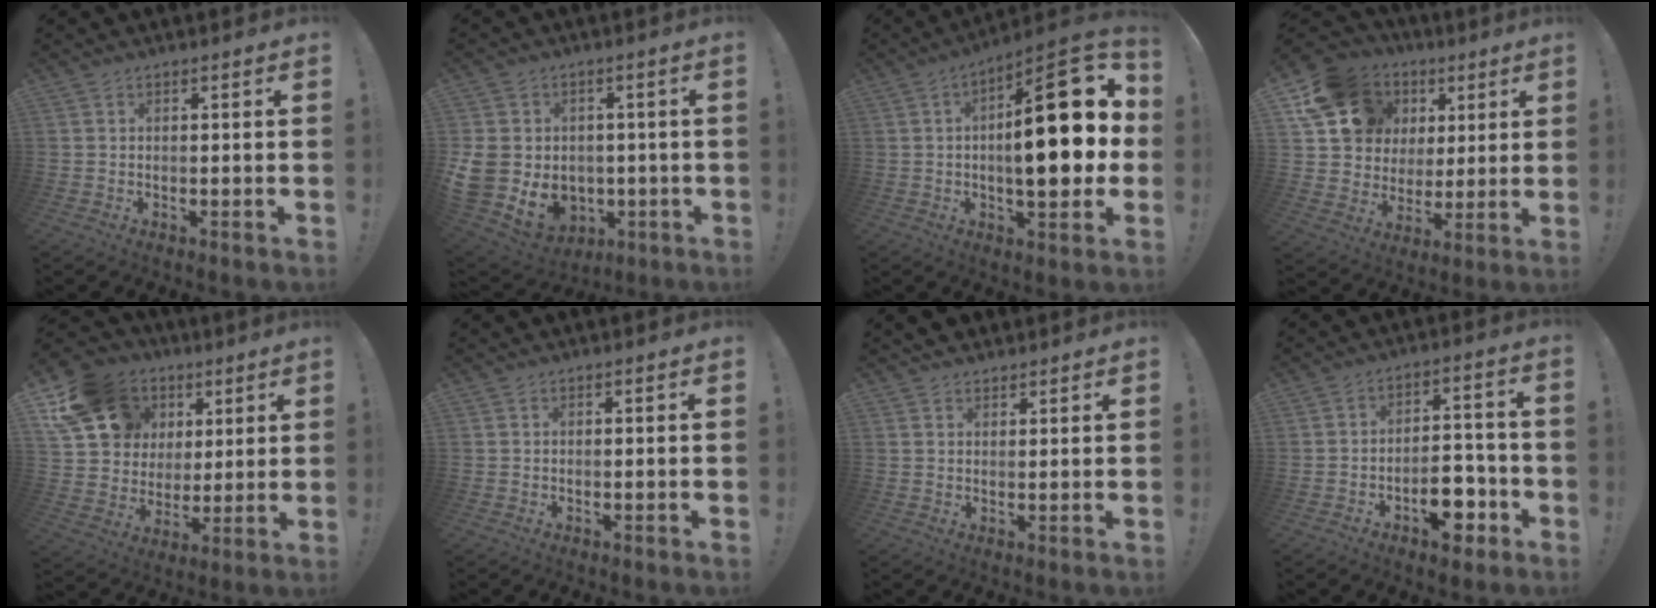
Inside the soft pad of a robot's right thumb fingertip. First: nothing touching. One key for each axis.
{"total": 13.3, "fx": -1.7, "fy": 11.5, "fz": 6.5, "tx": -0.135, "ty": 0.000, "tz": -0.015}
{"total": 23.3, "fx": 1.6, "fy": 8.7, "fz": 21.6, "tx": -0.300, "ty": -0.008, "tz": 0.020}
{"total": 16.8, "fx": 7.9, "fy": 13.5, "fz": 6.1, "tx": -0.089, "ty": -0.042, "tz": 0.173}
{"total": 18.7, "fx": 8.7, "fy": 14.9, "fz": 7.2, "tx": -0.116, "ty": -0.038, "tz": 0.194}
{"total": 0.0}
{"total": 2.7, "fx": 2.3, "fy": 1.4, "fz": 0.3, "tx": 0.006, "ty": -0.014, "tz": 0.041}
{"total": 10.7, "fx": -5.4, "fy": 5.9, "fz": 7.0, "tx": -0.076, "ty": 0.048, "tz": -0.086}